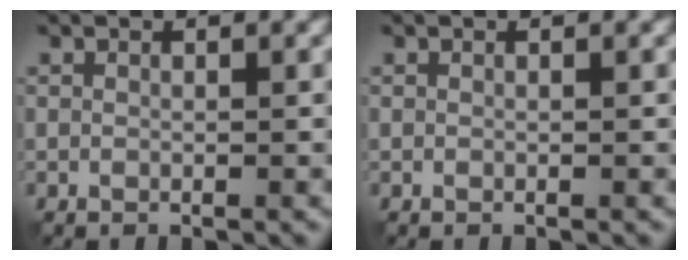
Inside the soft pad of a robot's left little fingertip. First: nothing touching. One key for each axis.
{"total": 0.0}